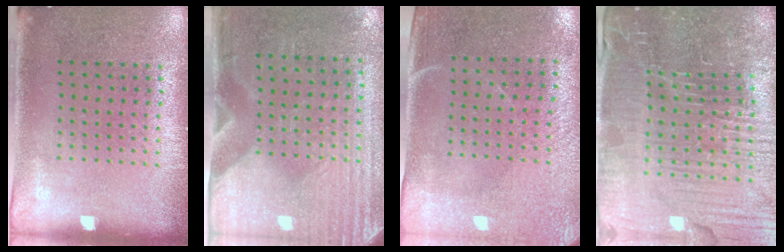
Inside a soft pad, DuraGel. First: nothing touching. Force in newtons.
{"total": 3.0, "press": 2.6, "slide": 1.5}
{"total": 2.9, "press": 2.5, "slide": 1.4}
{"total": 7.2, "press": 6.3, "slide": 3.4}